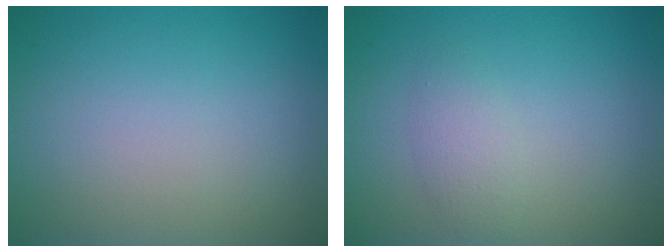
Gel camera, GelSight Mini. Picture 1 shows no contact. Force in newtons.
{"total": 1.8, "press": 1.8, "slide": 0.1}